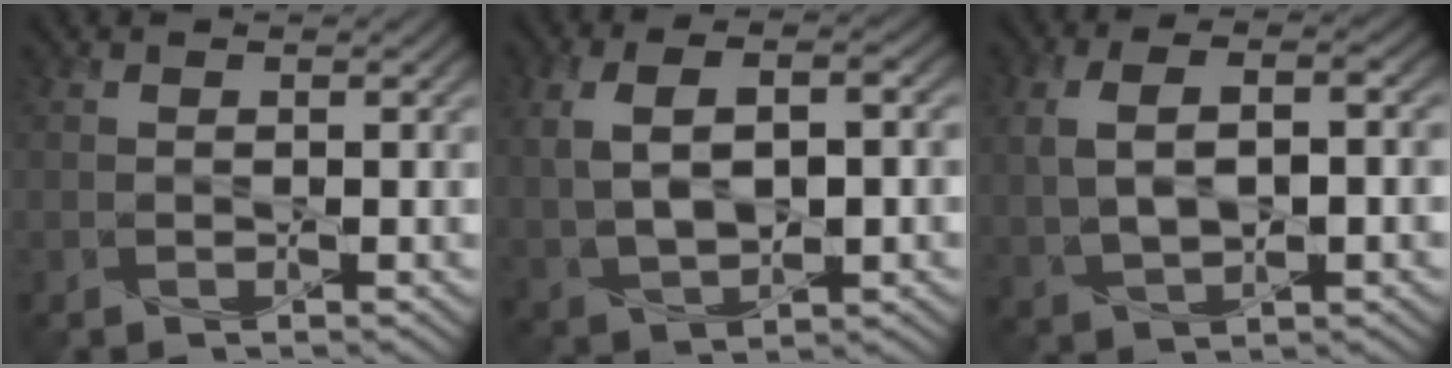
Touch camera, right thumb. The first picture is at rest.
{"total": 9.7, "force": [0.8, 5.5, 8.0], "torque": [-0.183, 0.005, 0.024]}
{"total": 8.4, "force": [0.4, 4.5, 7.1], "torque": [-0.157, 0.005, 0.013]}